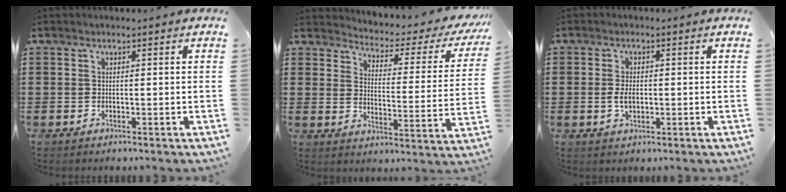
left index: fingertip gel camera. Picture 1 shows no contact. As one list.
[{"total": 2.7, "force": [2.3, 0.7, 1.3], "torque": [-0.035, -0.027, 0.026]}, {"total": 3.1, "force": [-0.2, 1.5, 2.6], "torque": [-0.059, 0.001, -0.006]}]